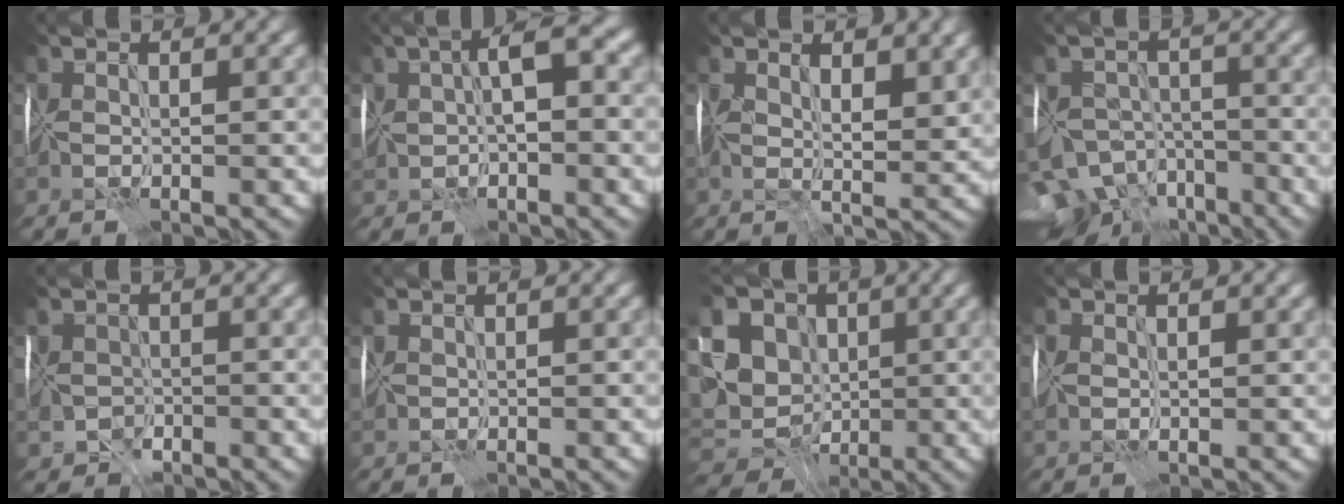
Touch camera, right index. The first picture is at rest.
{"total": 5.2, "force": [0.2, 3.0, 4.3], "torque": [-0.071, 0.017, 0.000]}
{"total": 4.1, "force": [1.7, 1.9, 3.3], "torque": [-0.050, -0.002, 0.029]}
{"total": 8.4, "force": [-6.7, 4.9, 1.7], "torque": [-0.015, -0.009, -0.105]}
{"total": 2.0, "force": [-1.6, 0.9, -0.6], "torque": [0.015, -0.006, -0.032]}
{"total": 1.4, "force": [0.2, 1.2, 0.8], "torque": [-0.006, -0.004, 0.007]}
{"total": 12.8, "force": [2.6, 11.2, 5.6], "torque": [-0.114, 0.009, 0.033]}
{"total": 2.4, "force": [0.7, 1.8, 1.4], "torque": [-0.017, 0.009, 0.014]}